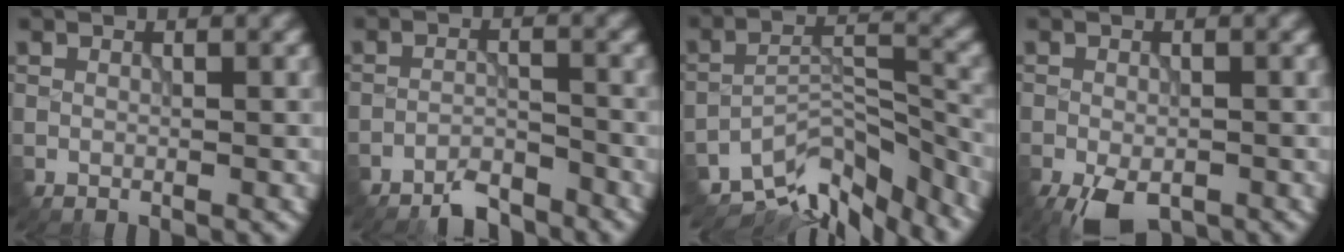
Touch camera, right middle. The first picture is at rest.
{"total": 3.7, "force": [-3.4, 0.7, 1.2], "torque": [-0.015, -0.002, -0.066]}
{"total": 9.9, "force": [-8.4, 3.0, 4.2], "torque": [-0.061, -0.003, -0.140]}
{"total": 4.5, "force": [-2.8, 2.0, 2.9], "torque": [-0.046, -0.012, -0.045]}